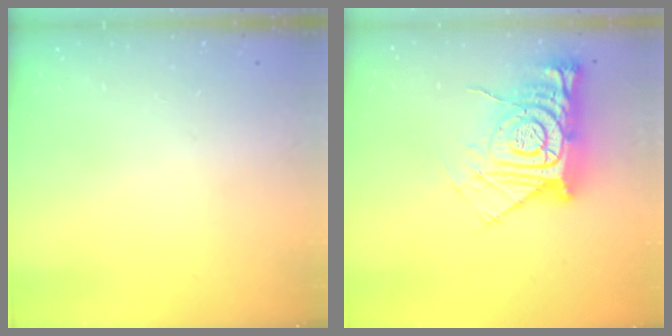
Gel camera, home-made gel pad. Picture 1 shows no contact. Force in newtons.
{"total": 17.8, "press": 17.7, "slide": 1.6}